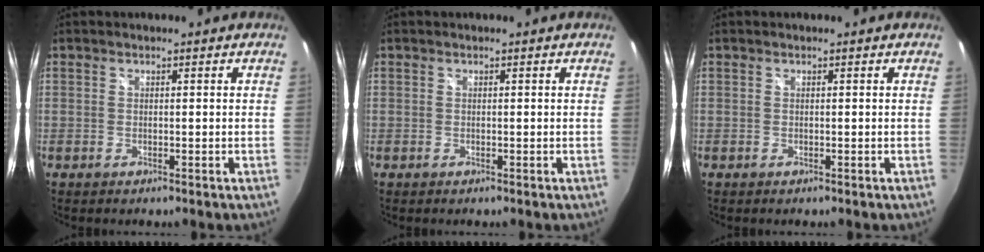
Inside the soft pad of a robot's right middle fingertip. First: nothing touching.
{"total": 0.0}
{"total": 0.0}